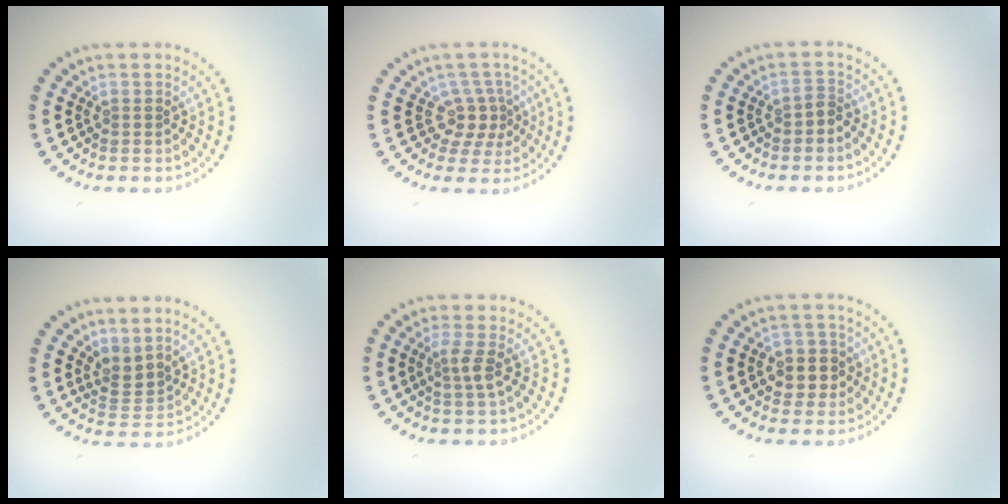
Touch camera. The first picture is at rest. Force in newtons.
{"total": 2.5, "press": 1.8, "slide": 1.8}
{"total": 1.0, "press": 0.8, "slide": 0.6}
{"total": 2.3, "press": 1.5, "slide": 1.7}
{"total": 1.8, "press": 1.3, "slide": 1.3}
{"total": 2.6, "press": 2.5, "slide": 0.8}